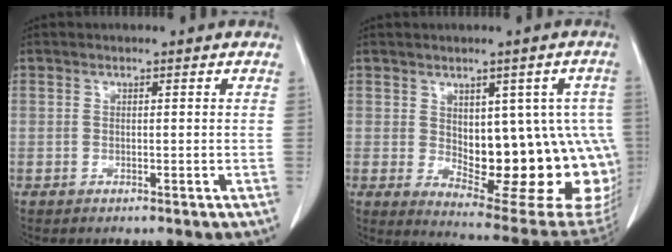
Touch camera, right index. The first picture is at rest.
{"total": 19.3, "force": [-1.2, 8.3, 17.4], "torque": [-0.153, 0.011, 0.013]}